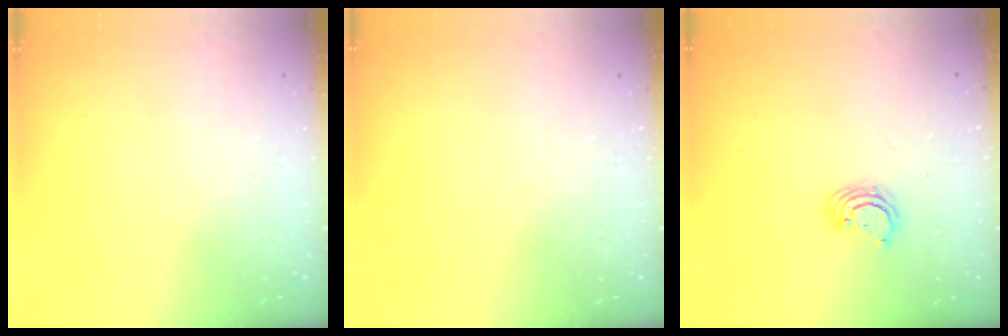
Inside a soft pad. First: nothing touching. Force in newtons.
{"total": 0.0}
{"total": 3.5, "press": 3.5, "slide": 0.2}